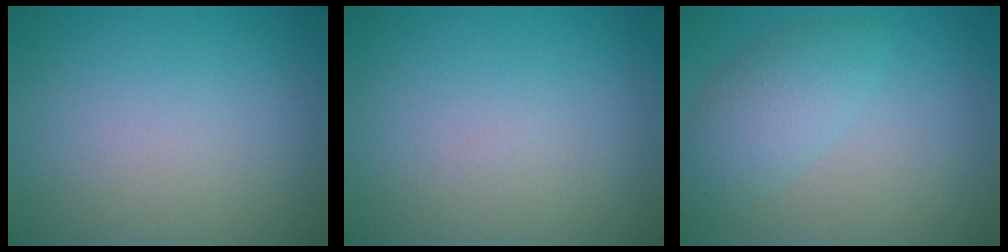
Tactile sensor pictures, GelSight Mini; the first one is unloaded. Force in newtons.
{"total": 0.0}
{"total": 3.3, "press": 3.3, "slide": 0.1}